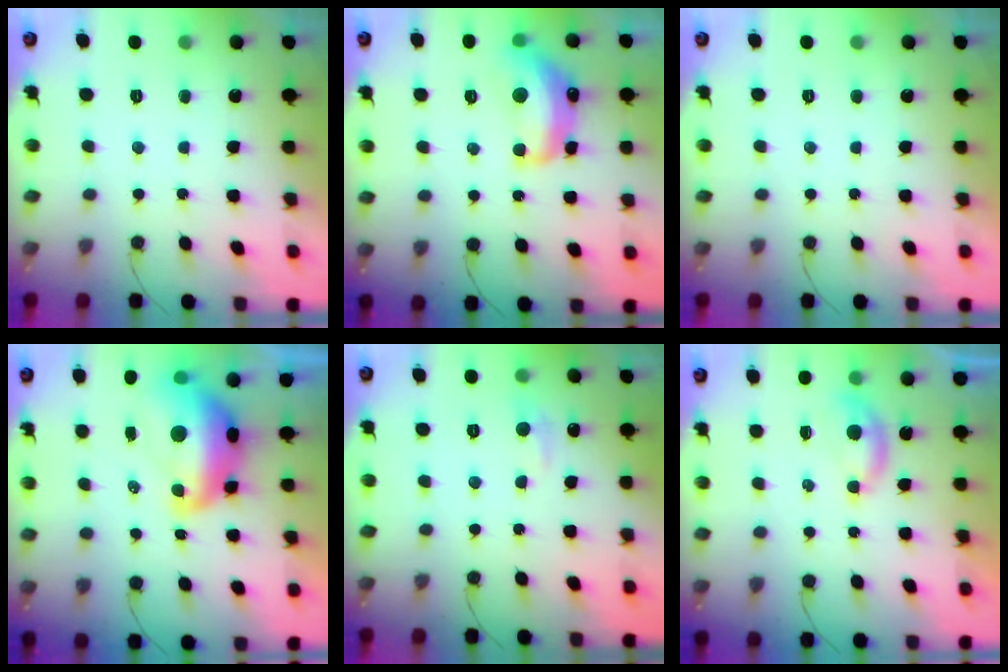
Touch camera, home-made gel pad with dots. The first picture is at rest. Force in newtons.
{"total": 13.8, "press": 13.8, "slide": 1.0}
{"total": 0.0}
{"total": 15.1, "press": 15.1, "slide": 1.1}
{"total": 5.6, "press": 5.5, "slide": 0.8}
{"total": 3.6, "press": 3.6, "slide": 0.5}